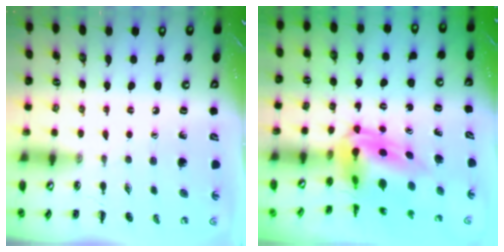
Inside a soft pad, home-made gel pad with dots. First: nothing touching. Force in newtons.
{"total": 7.6, "press": 7.3, "slide": 2.1}